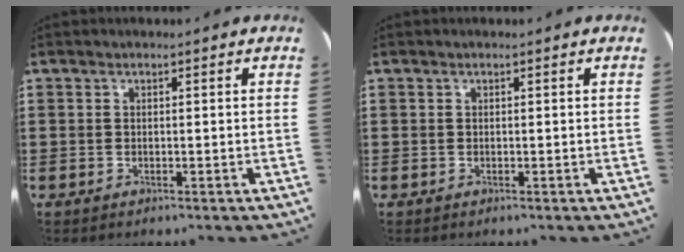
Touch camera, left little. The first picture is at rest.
{"total": 0.0}